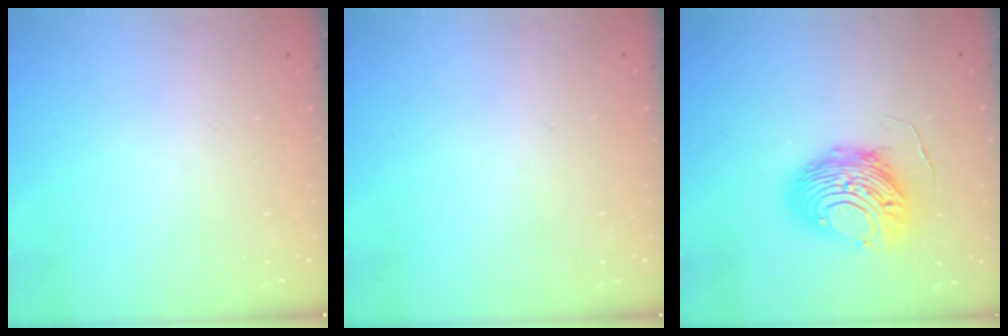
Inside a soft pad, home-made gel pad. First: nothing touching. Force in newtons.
{"total": 0.0}
{"total": 10.7, "press": 10.6, "slide": 1.1}